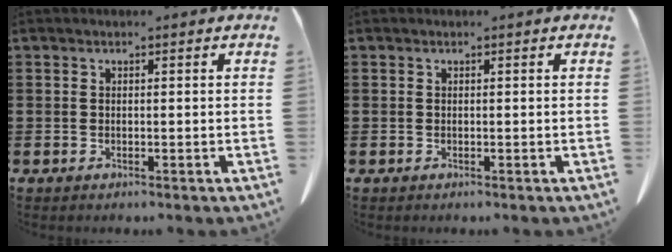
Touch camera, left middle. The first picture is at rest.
{"total": 0.0}